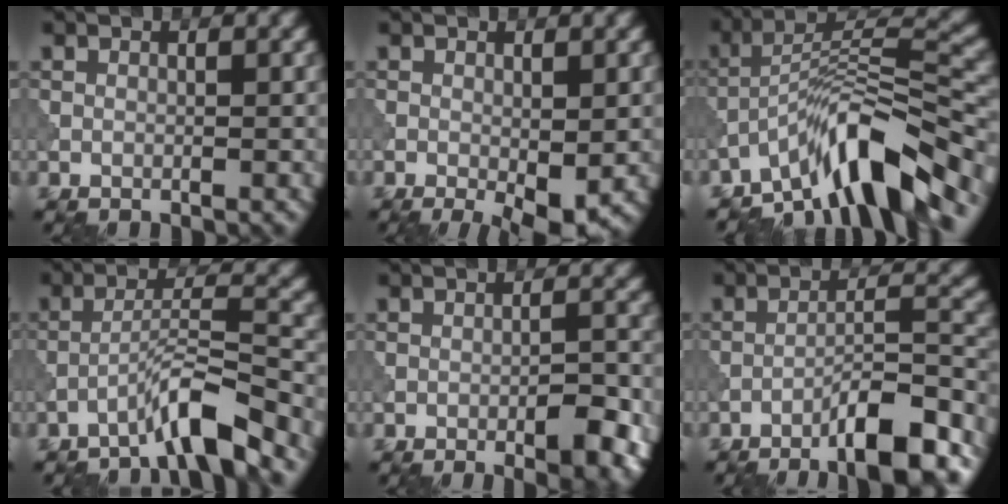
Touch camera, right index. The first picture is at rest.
{"total": 3.2, "force": [-0.8, 0.8, 3.0], "torque": [-0.044, -0.011, -0.010]}
{"total": 9.8, "force": [-6.9, 2.2, 6.6], "torque": [-0.095, 0.017, -0.130]}
{"total": 5.1, "force": [-3.8, 0.2, 3.4], "torque": [-0.058, 0.018, -0.077]}
{"total": 4.7, "force": [-2.1, 1.3, 4.0], "torque": [-0.063, -0.001, -0.026]}
{"total": 8.7, "force": [-6.1, 1.7, 6.0], "torque": [-0.086, 0.015, -0.099]}